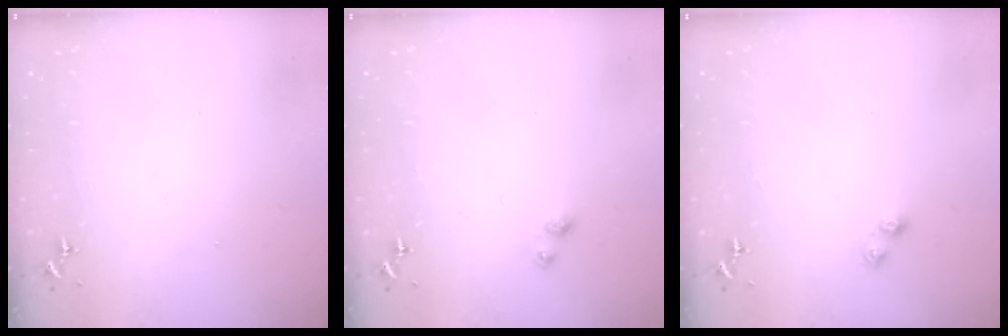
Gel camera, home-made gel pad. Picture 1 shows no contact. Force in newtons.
{"total": 4.6, "press": 4.6, "slide": 0.3}
{"total": 4.2, "press": 4.1, "slide": 0.6}